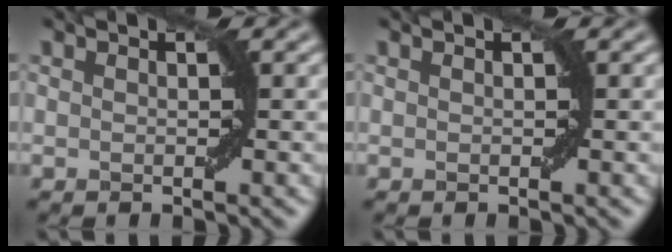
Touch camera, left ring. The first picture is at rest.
{"total": 0.0}